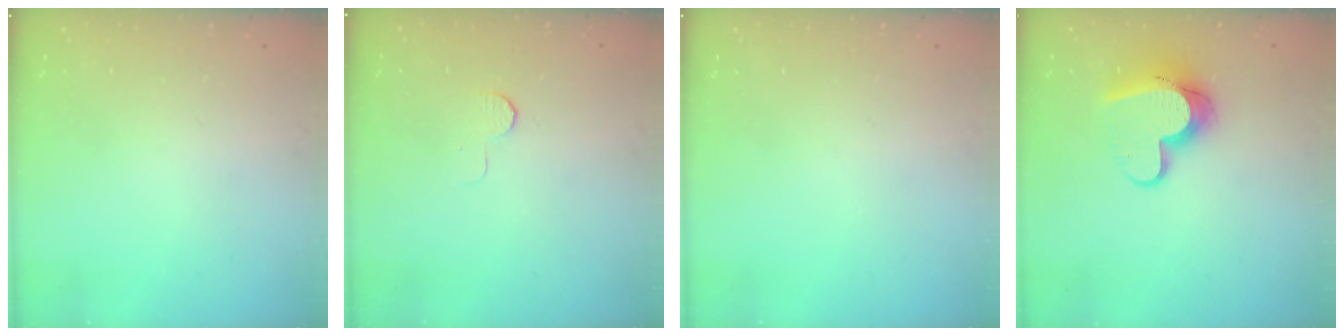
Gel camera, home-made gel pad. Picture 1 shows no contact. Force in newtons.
{"total": 3.7, "press": 3.7, "slide": 0.3}
{"total": 0.0}
{"total": 11.5, "press": 11.4, "slide": 1.2}